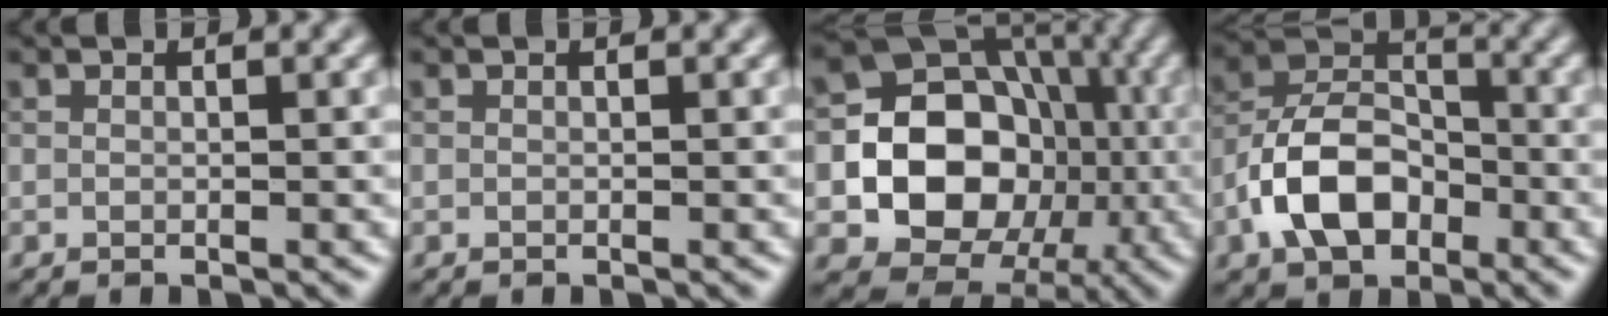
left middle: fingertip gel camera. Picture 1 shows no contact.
{"total": 0.0}
{"total": 12.4, "force": [-1.7, 10.5, 6.3], "torque": [-0.059, -0.006, -0.055]}
{"total": 7.0, "force": [-2.9, 4.5, 4.6], "torque": [-0.083, 0.007, -0.059]}